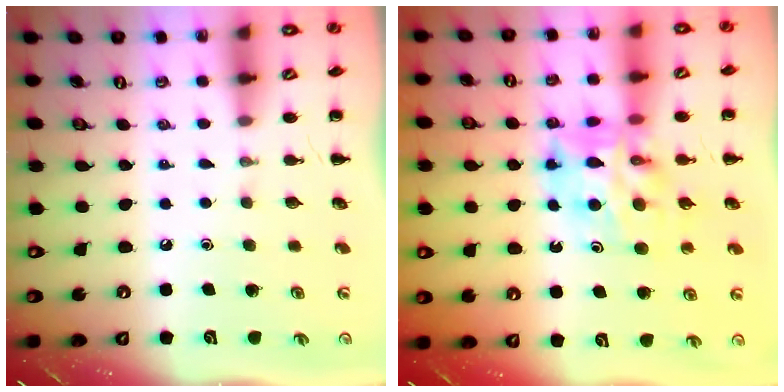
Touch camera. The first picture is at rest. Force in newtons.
{"total": 11.9, "press": 11.3, "slide": 3.8}